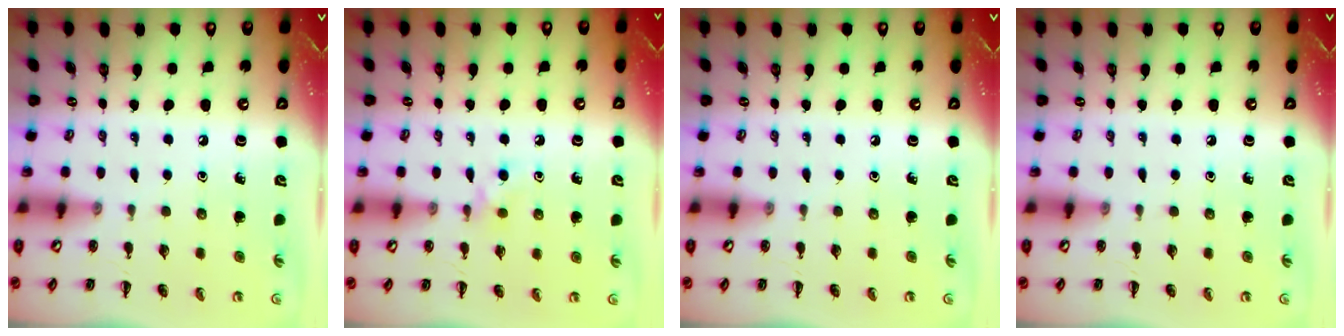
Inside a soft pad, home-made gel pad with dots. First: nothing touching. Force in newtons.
{"total": 3.2, "press": 2.9, "slide": 1.5}
{"total": 0.0}
{"total": 0.0}